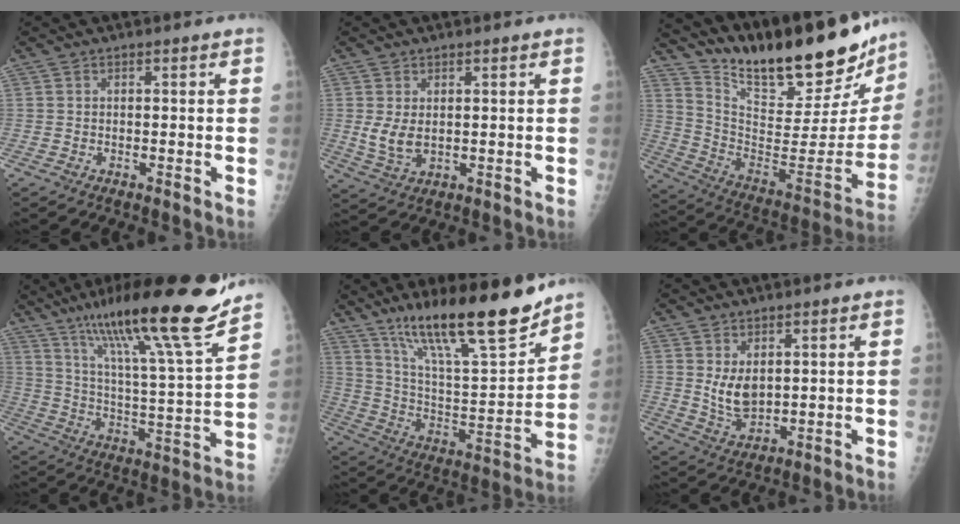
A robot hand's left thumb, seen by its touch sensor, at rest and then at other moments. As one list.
[{"total": 4.6, "force": [0.7, 2.8, 3.6], "torque": [-0.067, -0.013, 0.023]}, {"total": 30.8, "force": [24.7, 8.0, 16.6], "torque": [-0.237, -0.130, 0.370]}, {"total": 24.3, "force": [18.0, 1.7, 16.3], "torque": [-0.247, -0.076, 0.294]}, {"total": 23.6, "force": [17.3, 4.5, 15.3], "torque": [-0.231, -0.082, 0.299]}, {"total": 5.9, "force": [1.8, 3.5, 4.4], "torque": [-0.067, -0.023, 0.047]}]